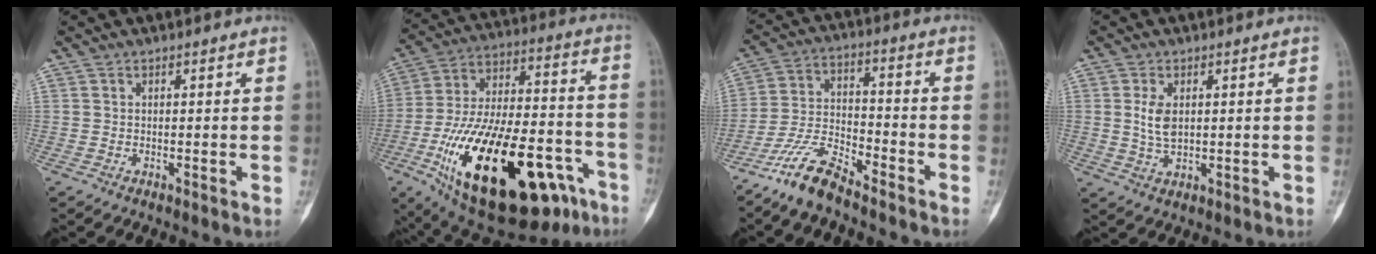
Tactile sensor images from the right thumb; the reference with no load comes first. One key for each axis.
{"total": 35.8, "fx": -15.4, "fy": 15.5, "fz": 28.4, "tx": -0.480, "ty": 0.045, "tz": -0.234}
{"total": 9.7, "fx": -7.9, "fy": 2.5, "fz": 5.0, "tx": -0.104, "ty": 0.052, "tz": -0.161}
{"total": 4.6, "fx": 0.7, "fy": 2.6, "fz": 3.7, "tx": -0.075, "ty": -0.006, "tz": 0.020}